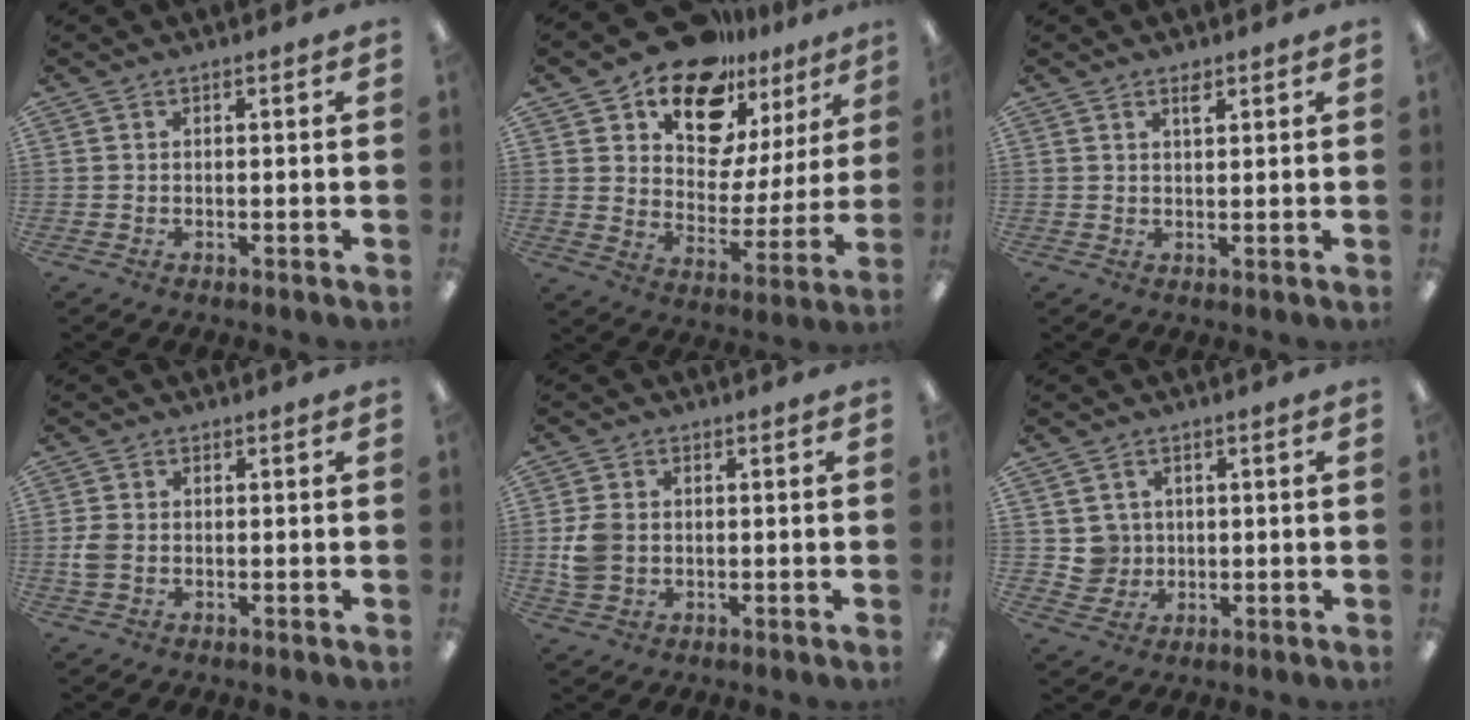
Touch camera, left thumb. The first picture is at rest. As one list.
[{"total": 17.0, "force": [13.5, 8.5, 5.6], "torque": [-0.106, -0.102, 0.245]}, {"total": 2.1, "force": [1.6, 0.7, 1.1], "torque": [-0.018, -0.002, 0.027]}, {"total": 3.3, "force": [-0.4, 2.4, 2.3], "torque": [-0.054, 0.001, -0.010]}, {"total": 6.2, "force": [-0.2, 5.0, 3.7], "torque": [-0.072, 0.007, -0.001]}, {"total": 4.5, "force": [1.0, 4.4, 0.1], "torque": [-0.002, 0.004, 0.019]}]